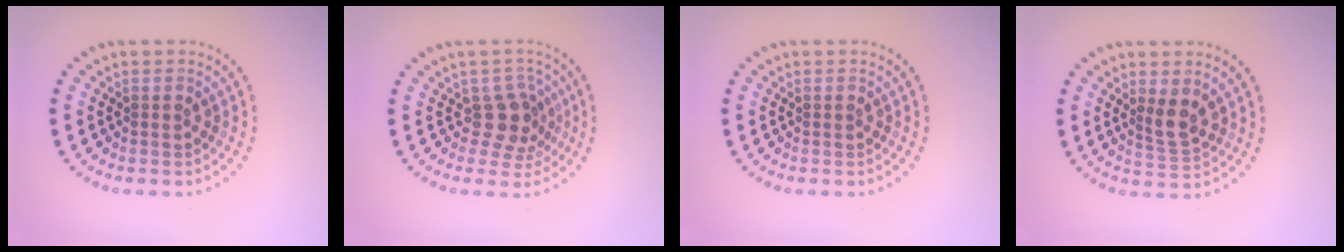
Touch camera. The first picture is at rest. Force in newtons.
{"total": 2.7, "press": 2.1, "slide": 1.7}
{"total": 0.0}
{"total": 2.1, "press": 1.8, "slide": 1.2}